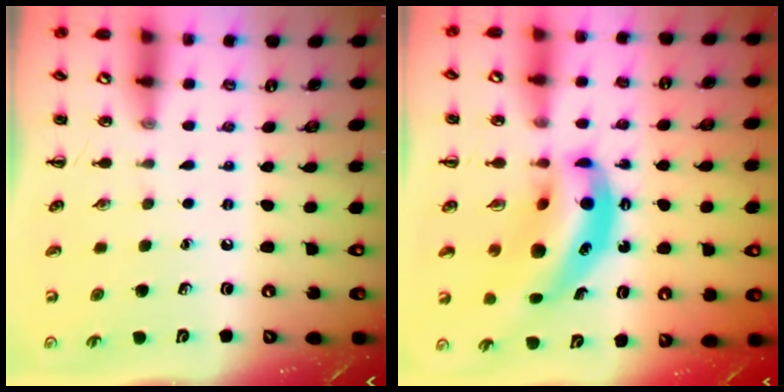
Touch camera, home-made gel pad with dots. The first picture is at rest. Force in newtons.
{"total": 13.1, "press": 12.7, "slide": 3.0}